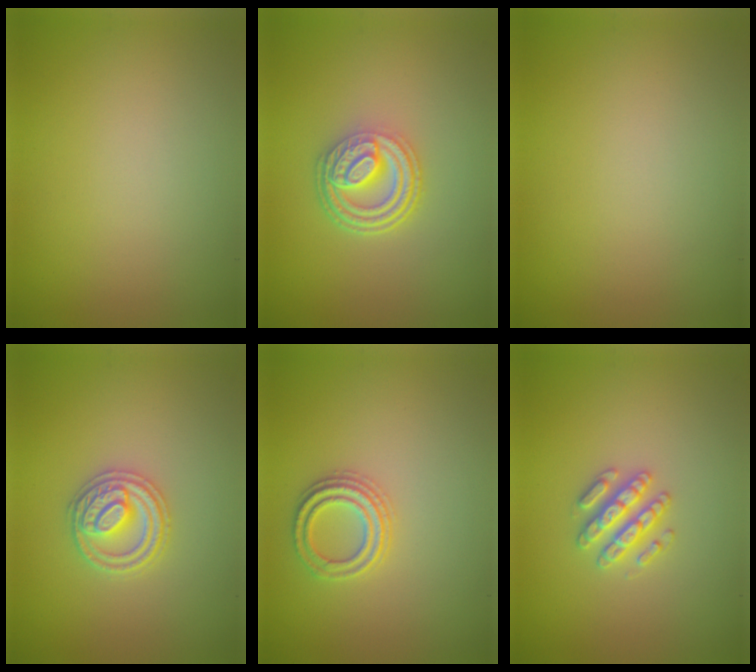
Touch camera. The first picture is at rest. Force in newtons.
{"total": 4.9, "press": 3.6, "slide": 3.3}
{"total": 0.0}
{"total": 3.0, "press": 3.0, "slide": 0.4}
{"total": 2.3, "press": 2.2, "slide": 0.5}
{"total": 2.6, "press": 2.5, "slide": 0.4}